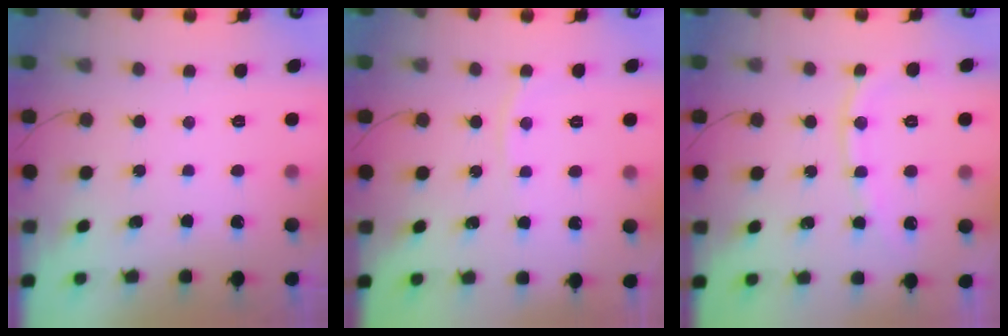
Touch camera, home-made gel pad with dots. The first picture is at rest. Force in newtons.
{"total": 3.9, "press": 3.8, "slide": 0.6}
{"total": 9.5, "press": 9.4, "slide": 1.3}